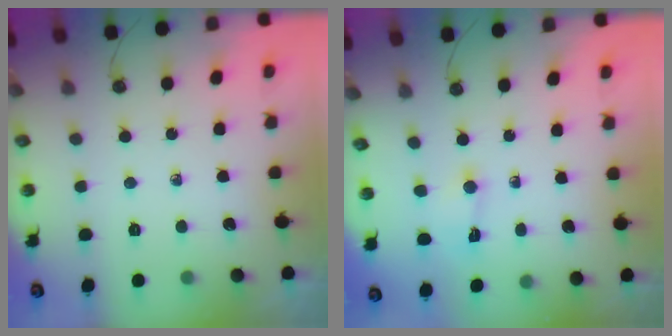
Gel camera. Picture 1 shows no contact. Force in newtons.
{"total": 0.5, "press": 0.5, "slide": 0.2}